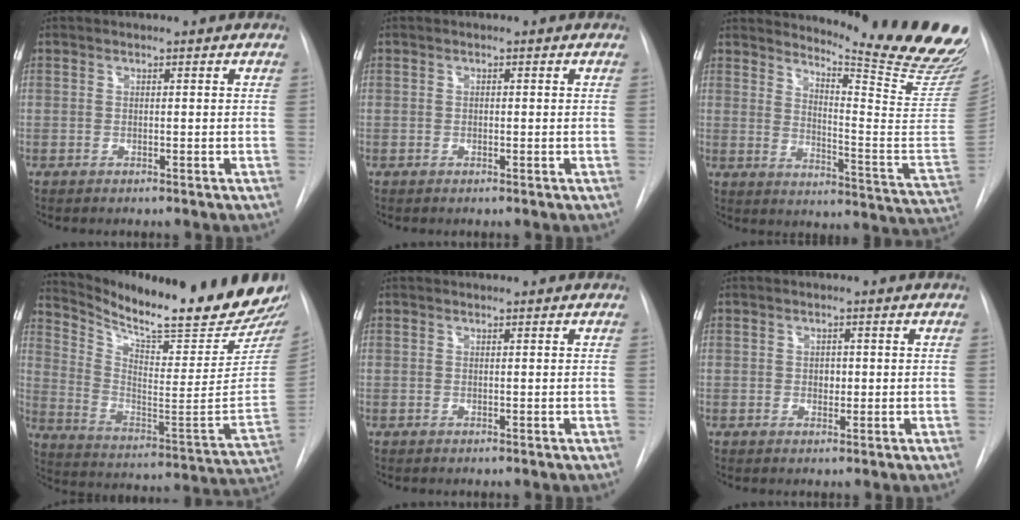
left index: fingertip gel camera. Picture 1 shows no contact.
{"total": 0.5, "force": [-0.5, 0.1, 0.1], "torque": [0.000, -0.006, -0.008]}
{"total": 21.4, "force": [19.4, -0.5, 8.9], "torque": [-0.129, -0.159, 0.234]}
{"total": 23.1, "force": [20.6, 0.2, 10.5], "torque": [-0.178, -0.109, 0.301]}
{"total": 0.6, "force": [0.6, -0.1, 0.1], "torque": [-0.008, 0.003, 0.007]}
{"total": 1.2, "force": [-0.4, 0.9, 0.7], "torque": [-0.008, -0.005, -0.006]}